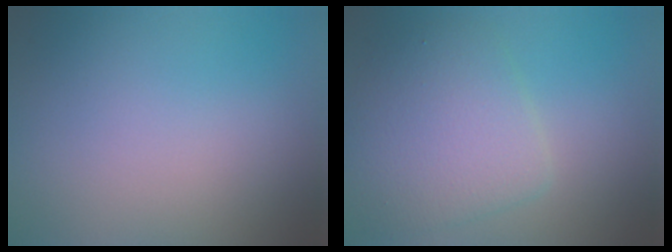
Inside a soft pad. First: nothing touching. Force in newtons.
{"total": 5.3, "press": 5.3, "slide": 0.1}